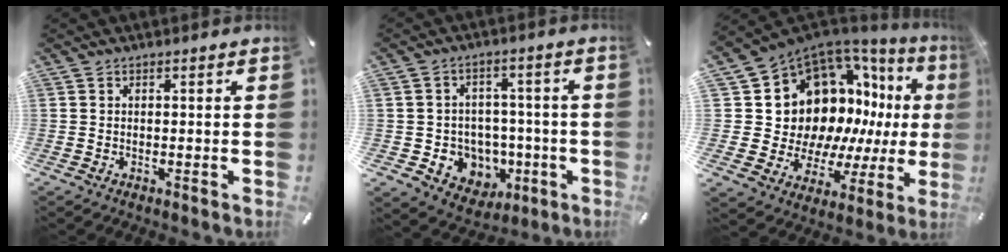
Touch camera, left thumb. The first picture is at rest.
{"total": 8.6, "force": [-0.7, 8.4, 1.7], "torque": [-0.029, -0.001, 0.004]}
{"total": 18.5, "force": [5.7, 14.6, 9.8], "torque": [-0.163, -0.076, 0.145]}